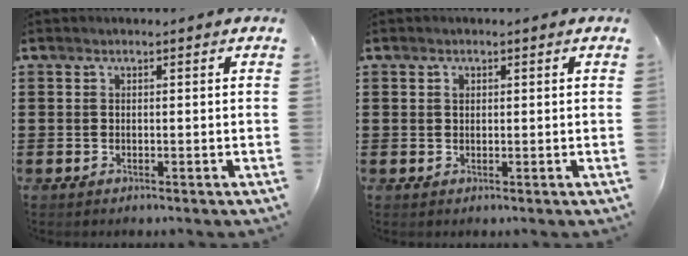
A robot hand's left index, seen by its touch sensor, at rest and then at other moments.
{"total": 0.8, "force": [0.4, 0.6, 0.5], "torque": [-0.011, 0.004, 0.007]}